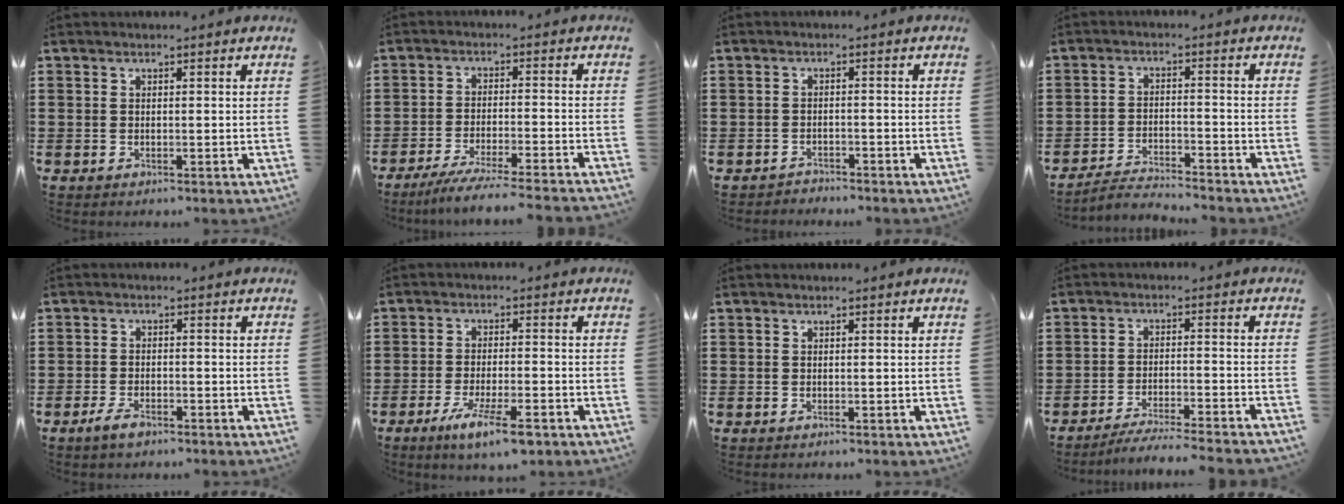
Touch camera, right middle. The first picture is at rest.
{"total": 5.1, "force": [-4.6, -0.4, 2.3], "torque": [-0.042, -0.014, -0.087]}
{"total": 1.6, "force": [-1.6, 0.2, 0.0], "torque": [-0.005, 0.001, -0.036]}
{"total": 3.3, "force": [-3.2, 0.0, 0.6], "torque": [-0.016, 0.006, -0.070]}
{"total": 2.8, "force": [-1.8, 1.0, 1.9], "torque": [-0.047, -0.002, -0.039]}
{"total": 6.9, "force": [-4.2, 1.1, 5.3], "torque": [-0.101, -0.010, -0.073]}
{"total": 0.0}
{"total": 4.4, "force": [-4.2, -0.3, 1.4], "torque": [-0.023, -0.005, -0.084]}